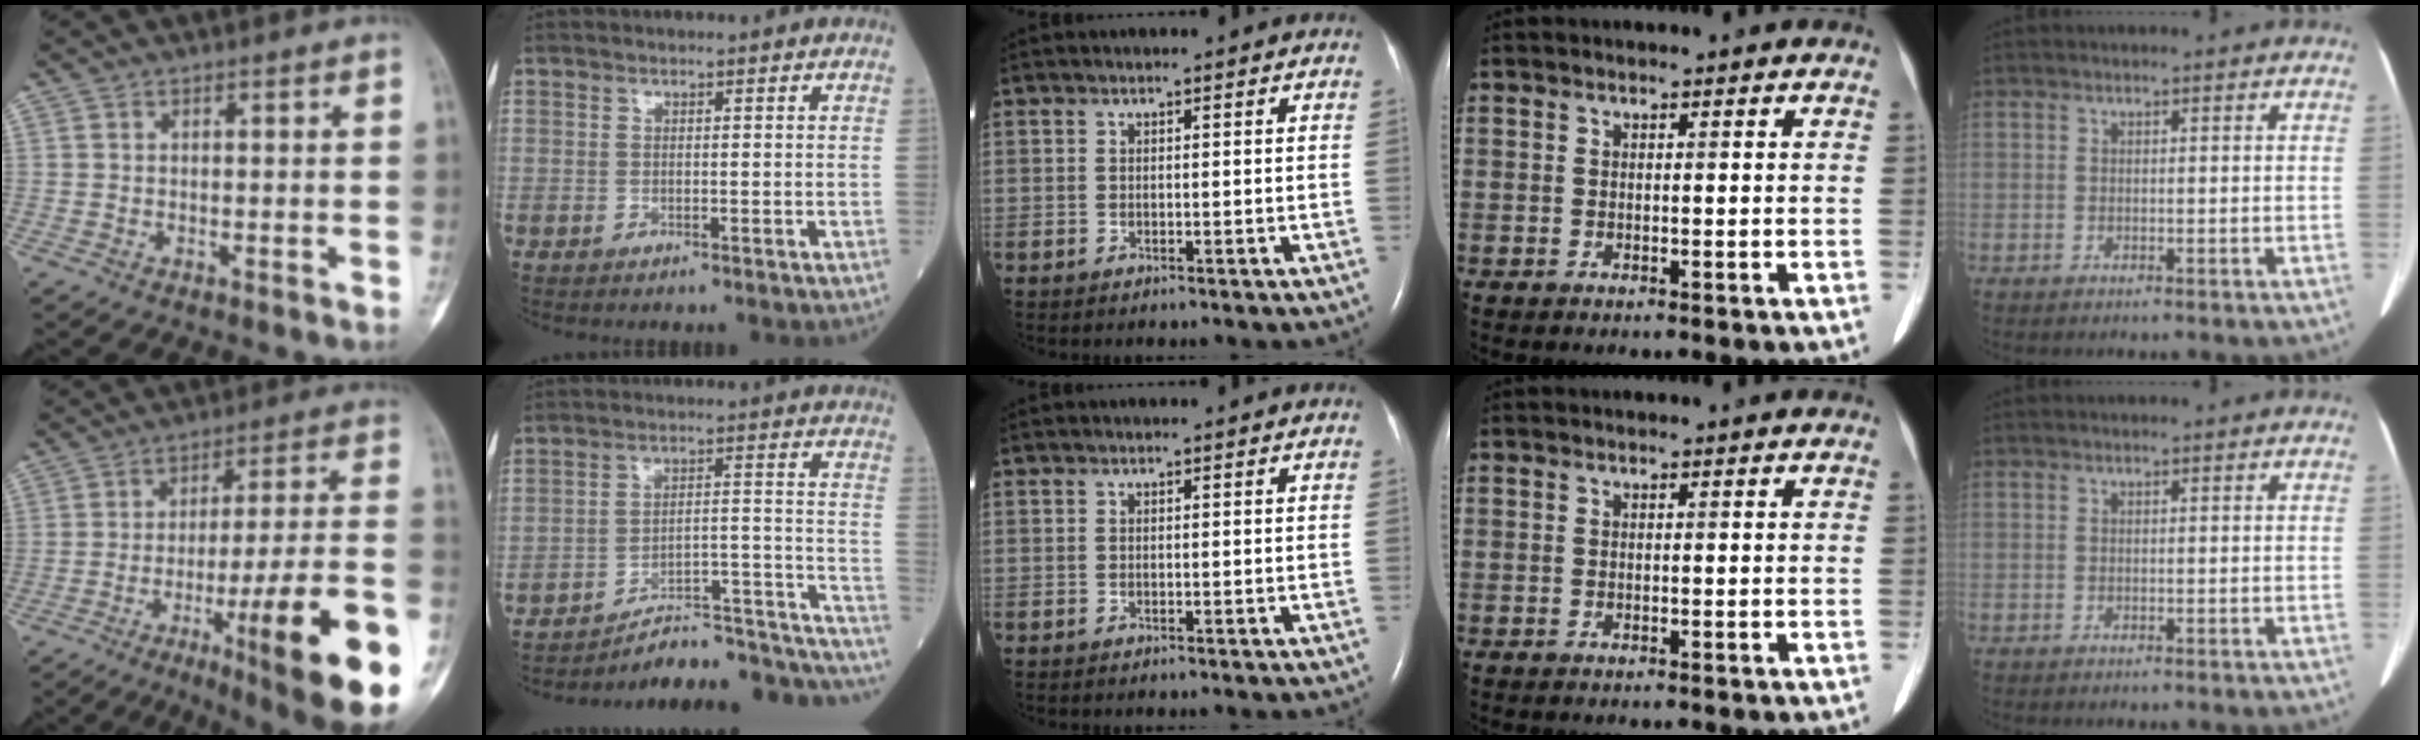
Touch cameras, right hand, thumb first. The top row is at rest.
{"thumb": {"total": 24.2, "force": [-9.7, 2.7, 22.0], "torque": [-0.275, 0.032, -0.141]}, "index": {"total": 19.7, "force": [-19.1, 1.4, 4.4], "torque": [-0.005, 0.053, -0.262]}}